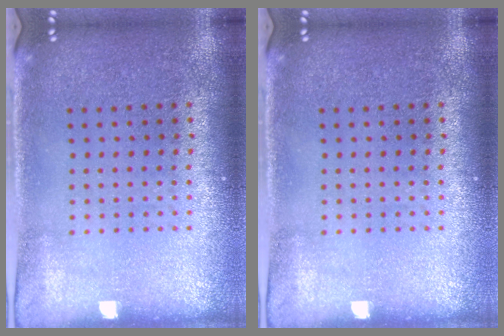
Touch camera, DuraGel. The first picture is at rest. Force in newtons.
{"total": 0.0}